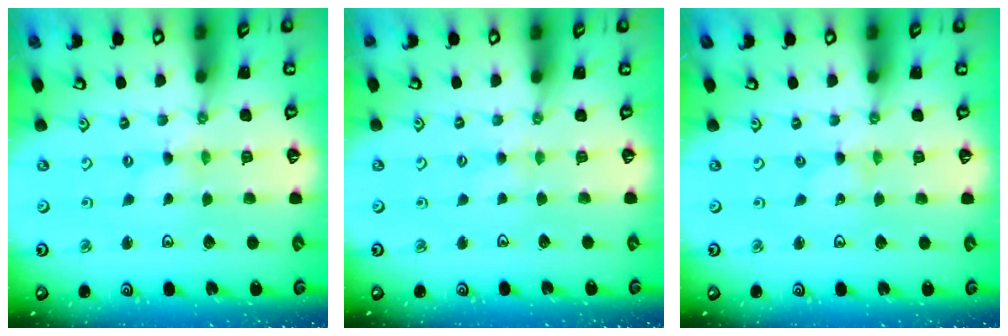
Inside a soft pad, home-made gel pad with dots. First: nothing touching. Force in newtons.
{"total": 1.4, "press": 1.3, "slide": 0.3}
{"total": 0.0}